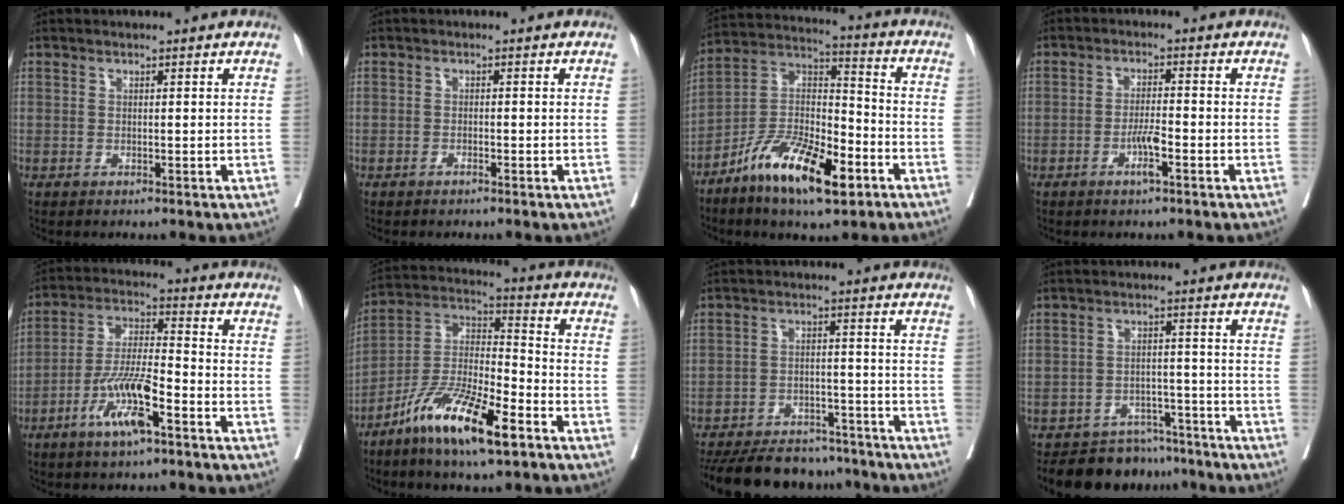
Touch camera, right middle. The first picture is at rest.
{"total": 0.7, "force": [-0.6, 0.0, 0.4], "torque": [-0.011, -0.001, -0.010]}
{"total": 14.8, "force": [-8.5, 4.4, 11.3], "torque": [-0.210, -0.001, -0.153]}
{"total": 3.5, "force": [-1.8, 0.2, 3.0], "torque": [-0.056, -0.002, -0.034]}
{"total": 9.5, "force": [-5.0, 1.4, 8.0], "torque": [-0.161, -0.006, -0.095]}
{"total": 14.8, "force": [-9.0, 2.6, 11.5], "torque": [-0.225, -0.017, -0.169]}
{"total": 19.3, "force": [-16.9, 6.6, 6.5], "torque": [-0.159, -0.014, -0.240]}
{"total": 9.8, "force": [-8.9, 4.1, 1.3], "torque": [-0.005, 0.011, -0.127]}